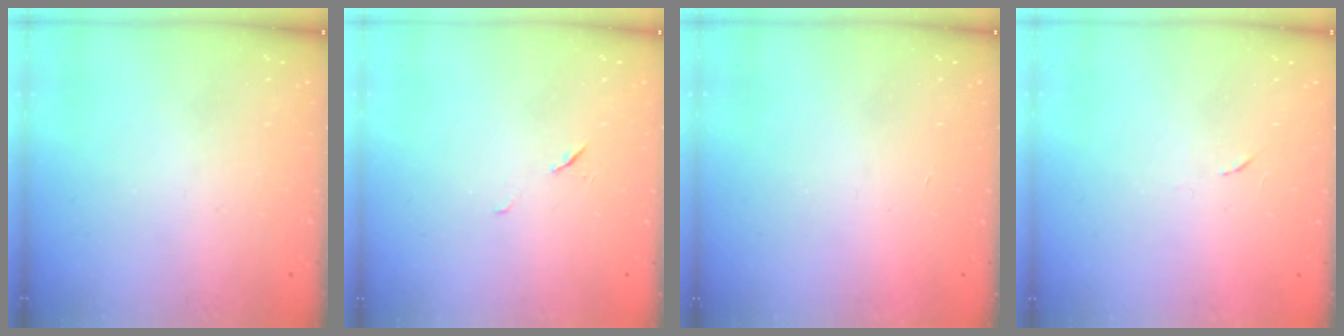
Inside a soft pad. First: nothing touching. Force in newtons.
{"total": 3.8, "press": 3.4, "slide": 1.7}
{"total": 1.7, "press": 1.7, "slide": 0.1}
{"total": 3.5, "press": 3.3, "slide": 1.2}